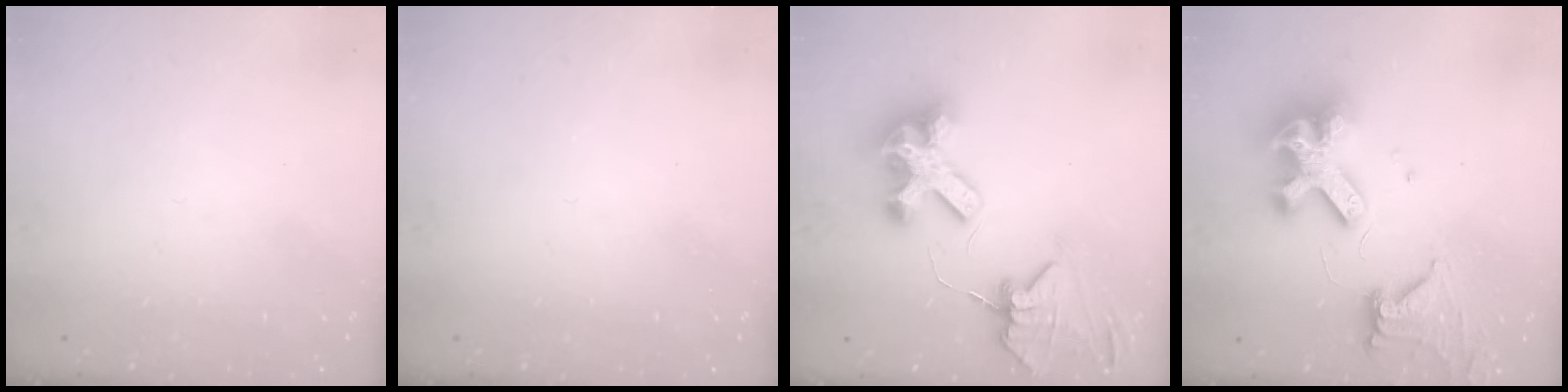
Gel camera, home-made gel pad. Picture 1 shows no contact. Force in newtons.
{"total": 0.0}
{"total": 11.0, "press": 11.0, "slide": 1.4}
{"total": 16.1, "press": 16.0, "slide": 2.0}